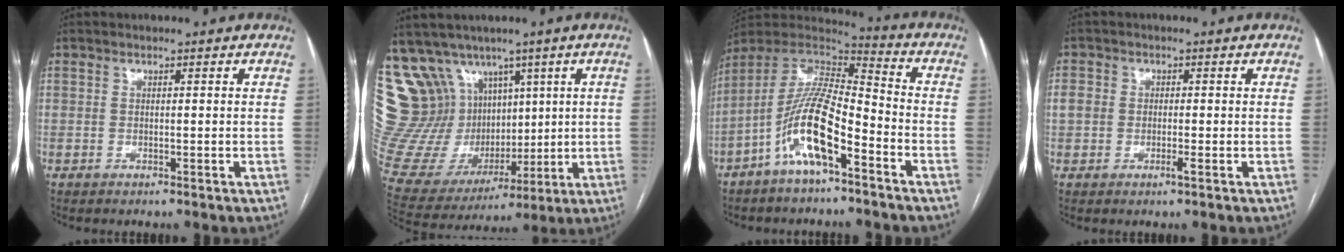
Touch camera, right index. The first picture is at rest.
{"total": 23.5, "force": [11.4, 17.9, 10.1], "torque": [-0.247, 0.073, 0.240]}
{"total": 13.6, "force": [-6.6, 3.0, 11.5], "torque": [-0.229, 0.009, -0.124]}
{"total": 2.8, "force": [-0.6, 1.7, 2.2], "torque": [-0.042, 0.007, -0.011]}